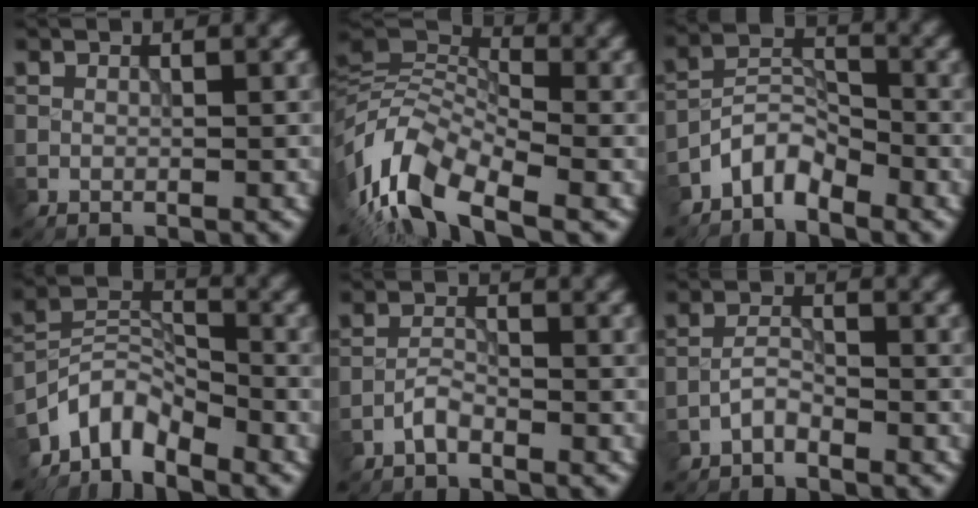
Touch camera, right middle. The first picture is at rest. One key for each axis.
{"total": 9.8, "fx": -4.4, "fy": 4.6, "fz": 7.5, "tx": -0.137, "ty": 0.011, "tz": -0.105}
{"total": 3.6, "fx": -3.0, "fy": 1.6, "fz": 1.4, "tx": -0.022, "ty": 0.013, "tz": -0.068}
{"total": 5.0, "fx": -4.3, "fy": 2.0, "fz": 1.7, "tx": -0.019, "ty": 0.004, "tz": -0.095}
{"total": 1.6, "fx": -1.2, "fy": 0.4, "fz": 0.8, "tx": -0.018, "ty": 0.006, "tz": -0.029}
{"total": 1.7, "fx": -1.4, "fy": 0.5, "fz": 0.8, "tx": -0.016, "ty": 0.008, "tz": -0.032}